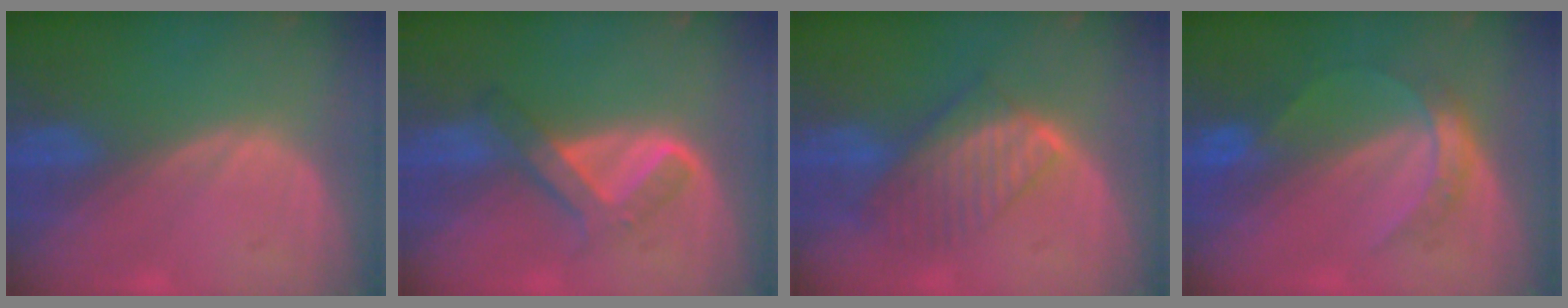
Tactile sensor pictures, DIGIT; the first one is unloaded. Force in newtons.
{"total": 6.0, "press": 5.3, "slide": 2.8}
{"total": 8.1, "press": 7.1, "slide": 3.9}
{"total": 4.8, "press": 4.5, "slide": 1.6}